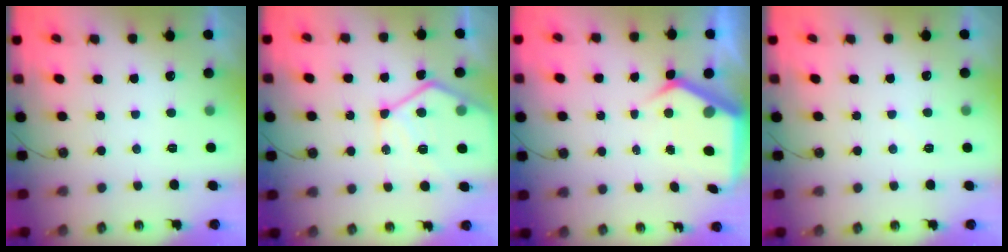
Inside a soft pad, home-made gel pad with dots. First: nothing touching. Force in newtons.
{"total": 15.0, "press": 14.9, "slide": 1.5}
{"total": 7.2, "press": 7.2, "slide": 1.0}
{"total": 3.7, "press": 3.7, "slide": 0.6}